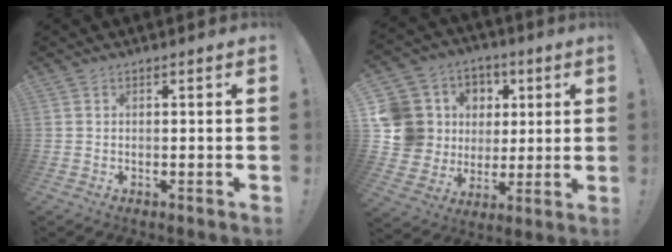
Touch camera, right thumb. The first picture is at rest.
{"total": 15.8, "force": [3.3, 14.4, 5.4], "torque": [-0.099, -0.008, 0.102]}